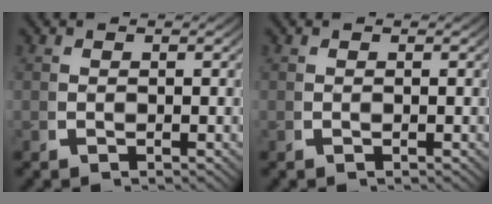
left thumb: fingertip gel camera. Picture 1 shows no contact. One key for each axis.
{"total": 0.0}